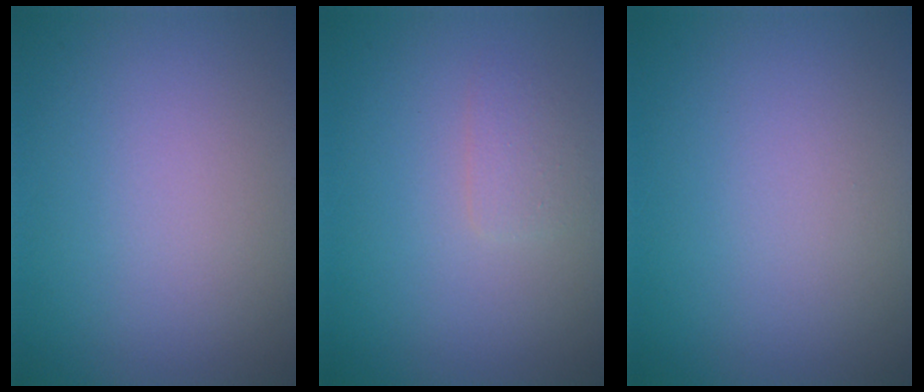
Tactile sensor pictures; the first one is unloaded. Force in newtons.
{"total": 1.3, "press": 1.3, "slide": 0.0}
{"total": 0.0}